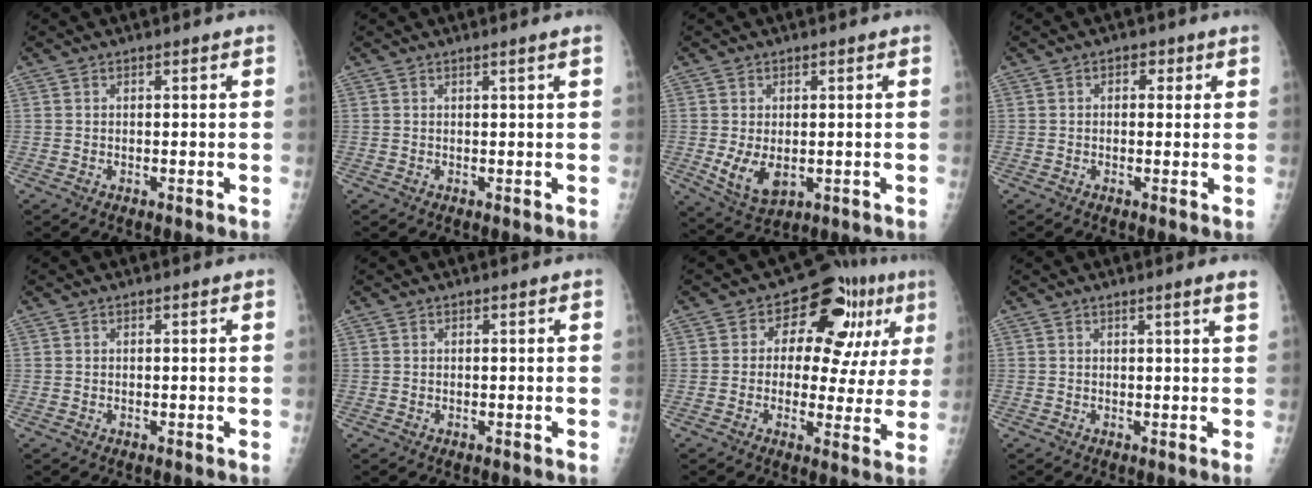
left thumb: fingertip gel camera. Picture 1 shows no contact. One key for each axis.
{"total": 1.0, "fx": 0.5, "fy": -0.4, "fz": 0.8, "tx": -0.022, "ty": -0.004, "tz": 0.012}
{"total": 6.7, "fx": -0.8, "fy": 4.2, "fz": 5.1, "tx": -0.082, "ty": -0.017, "tz": -0.001}
{"total": 2.5, "fx": 0.8, "fy": 1.8, "fz": 1.6, "tx": -0.003, "ty": 0.003, "tz": 0.006}
{"total": 0.0}
{"total": 0.0}
{"total": 15.0, "fx": 5.1, "fy": 8.6, "fz": 11.2, "tx": -0.094, "ty": 0.008, "tz": 0.061}
{"total": 2.8, "fx": 1.2, "fy": -1.2, "fz": 2.2, "tx": -0.038, "ty": -0.006, "tz": 0.016}